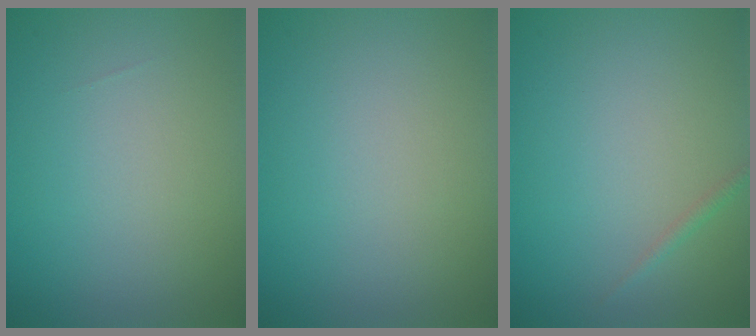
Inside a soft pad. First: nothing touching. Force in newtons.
{"total": 0.0}
{"total": 0.7, "press": 0.7, "slide": 0.0}